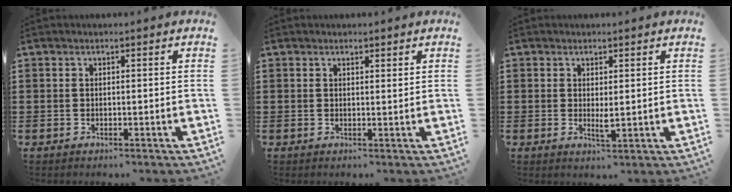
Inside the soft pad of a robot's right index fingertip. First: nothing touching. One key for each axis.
{"total": 0.8, "fx": 0.7, "fy": 0.3, "fz": 0.3, "tx": -0.008, "ty": 0.002, "tz": 0.013}
{"total": 1.9, "fx": 0.4, "fy": 0.6, "fz": 1.8, "tx": -0.036, "ty": -0.002, "tz": 0.008}